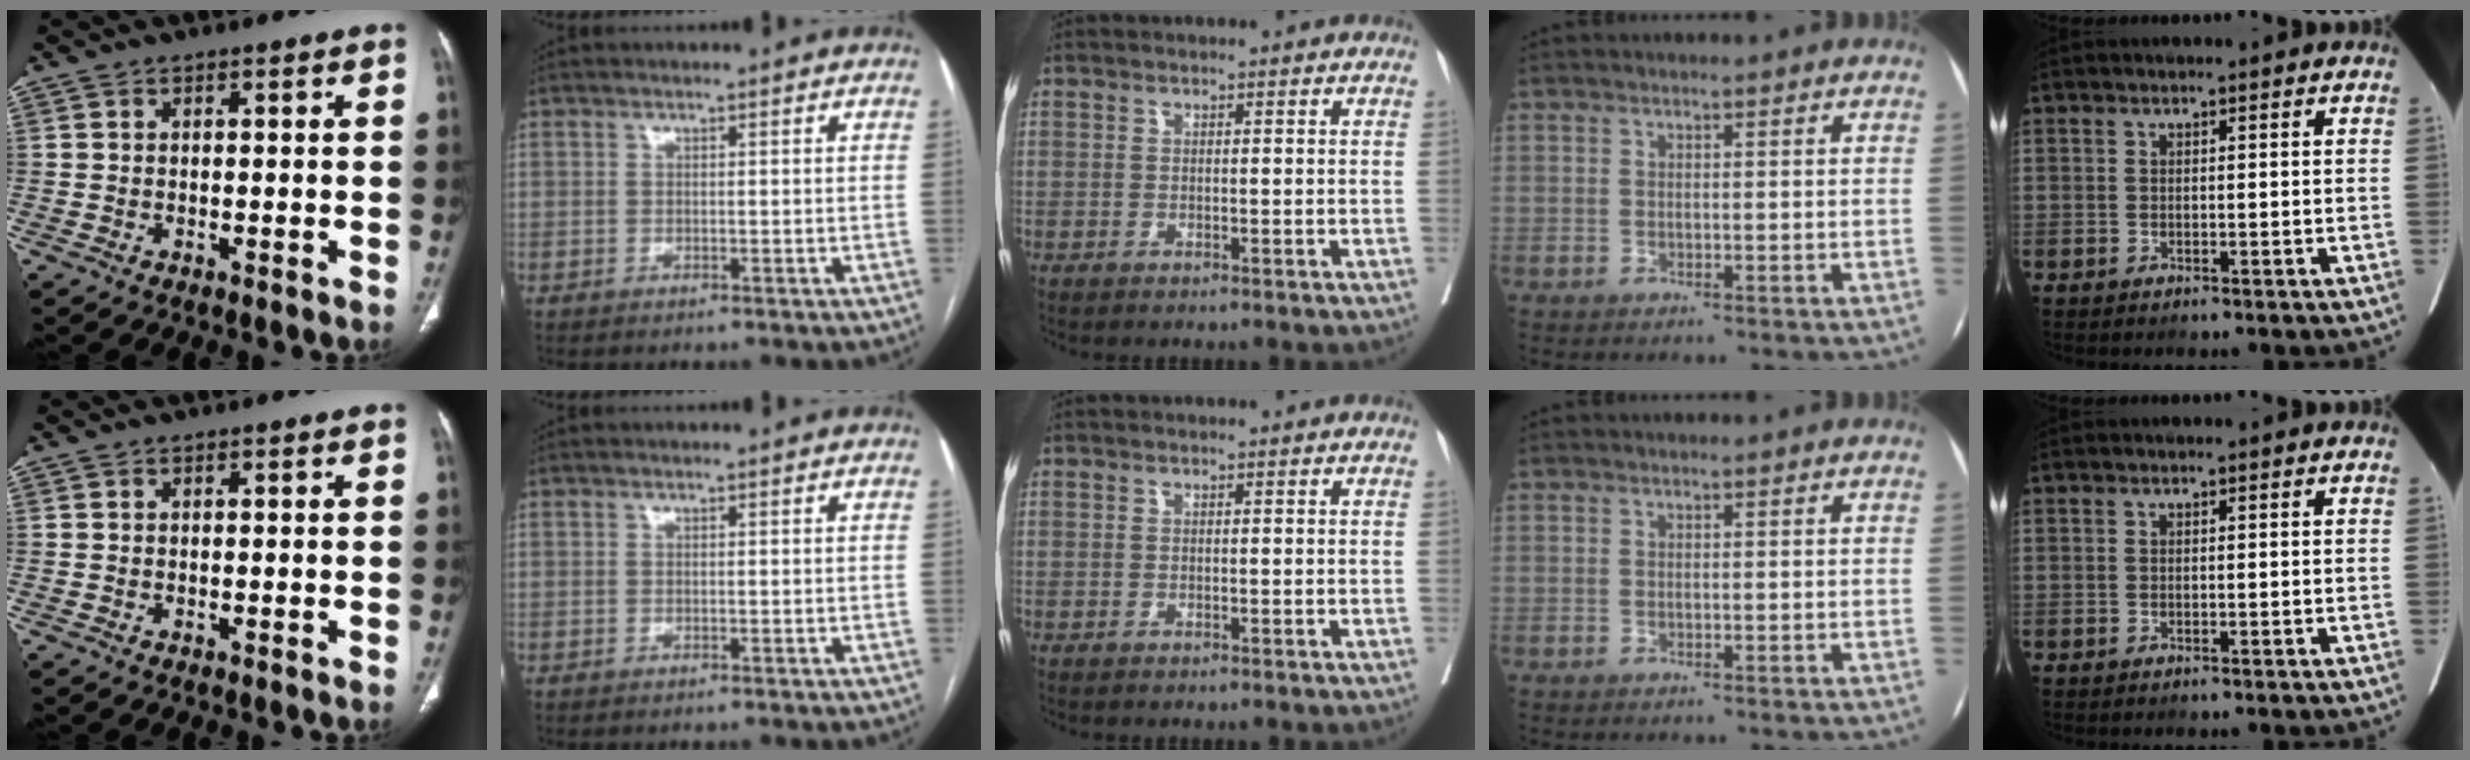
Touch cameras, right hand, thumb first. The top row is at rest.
{}